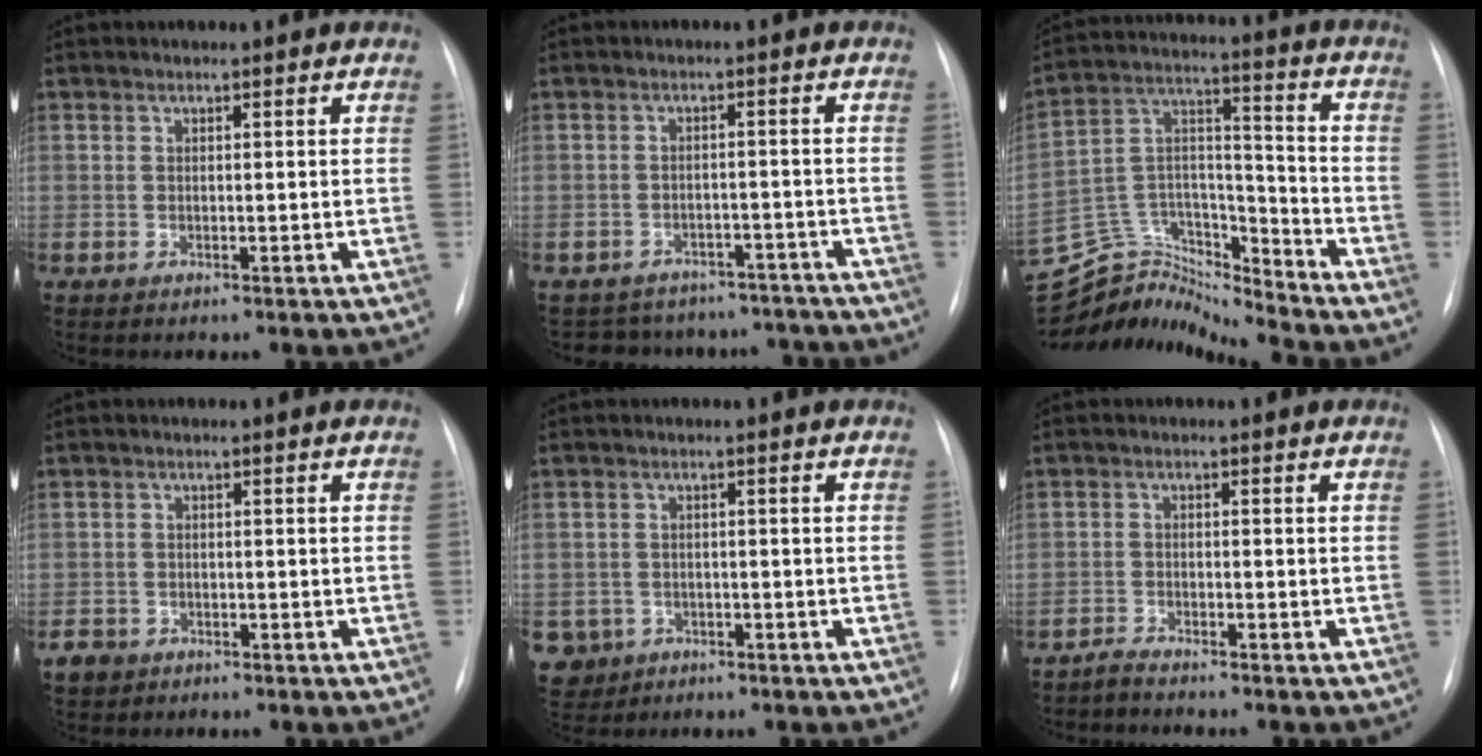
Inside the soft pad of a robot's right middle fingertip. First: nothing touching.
{"total": 11.5, "force": [-10.4, 4.9, 0.9], "torque": [-0.009, 0.026, -0.118]}
{"total": 14.3, "force": [-14.3, 0.6, 0.1], "torque": [-0.009, 0.068, -0.264]}
{"total": 2.6, "force": [-1.7, 1.9, 0.3], "torque": [-0.014, 0.003, -0.030]}
{"total": 5.8, "force": [-2.7, 5.1, 0.4], "torque": [-0.021, 0.004, -0.039]}
{"total": 1.9, "force": [-1.8, -0.3, -0.1], "torque": [-0.002, -0.010, -0.037]}